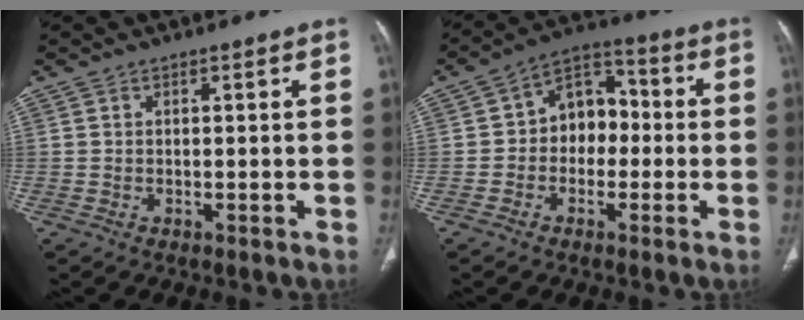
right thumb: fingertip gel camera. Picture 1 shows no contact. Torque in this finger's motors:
{"motor_torque": [-0.25, 0.62, 0.51, -0.45, 0.00]}